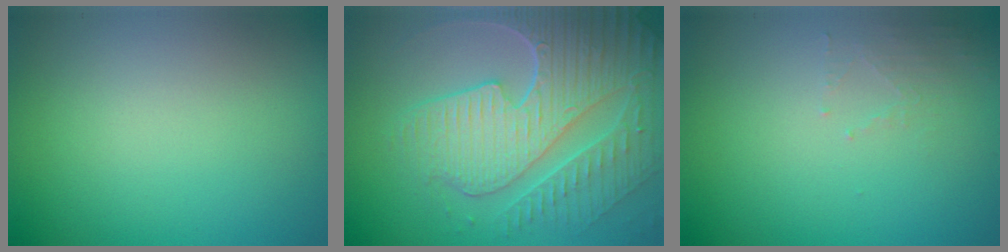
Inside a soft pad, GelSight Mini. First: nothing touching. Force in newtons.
{"total": 9.4, "press": 6.4, "slide": 6.9}
{"total": 1.4, "press": 1.3, "slide": 0.3}